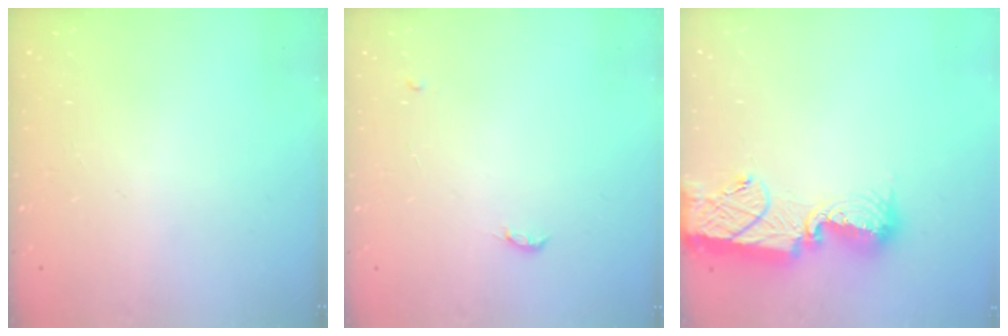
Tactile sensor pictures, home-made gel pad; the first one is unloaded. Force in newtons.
{"total": 7.8, "press": 4.4, "slide": 6.4}
{"total": 13.4, "press": 13.2, "slide": 2.3}